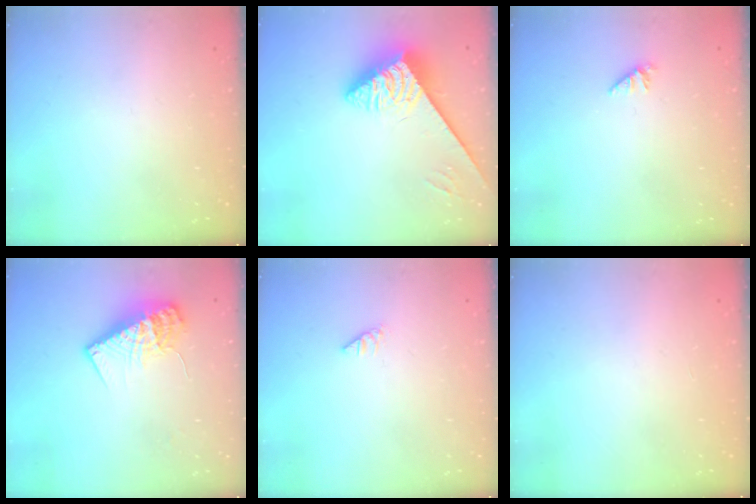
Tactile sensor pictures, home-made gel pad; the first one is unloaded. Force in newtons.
{"total": 3.9, "press": 3.8, "slide": 0.8}
{"total": 0.0}
{"total": 12.0, "press": 11.9, "slide": 1.2}
{"total": 0.0}
{"total": 0.0}